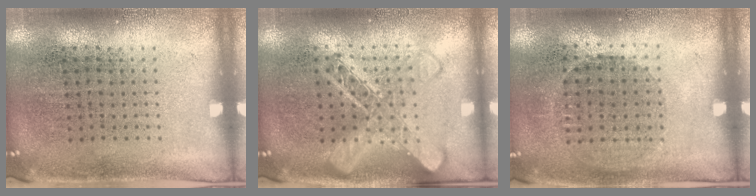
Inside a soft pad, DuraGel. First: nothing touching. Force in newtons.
{"total": 2.8, "press": 2.8, "slide": 0.5}
{"total": 1.0, "press": 0.8, "slide": 0.5}